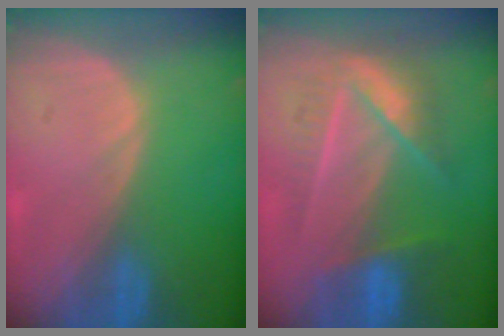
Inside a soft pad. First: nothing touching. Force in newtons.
{"total": 7.3, "press": 7.3, "slide": 0.2}